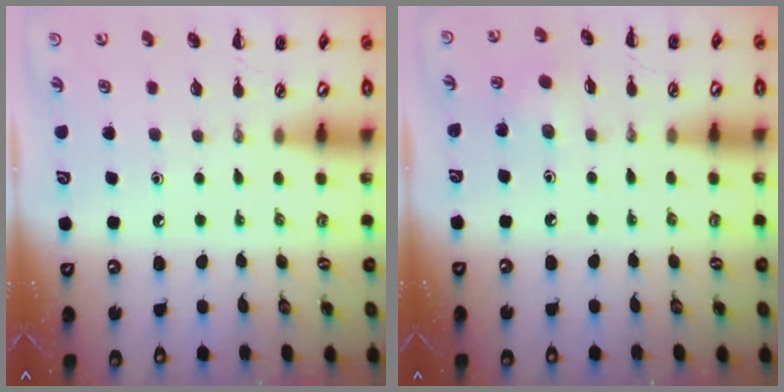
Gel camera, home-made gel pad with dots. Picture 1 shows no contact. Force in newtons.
{"total": 2.8, "press": 2.8, "slide": 0.7}